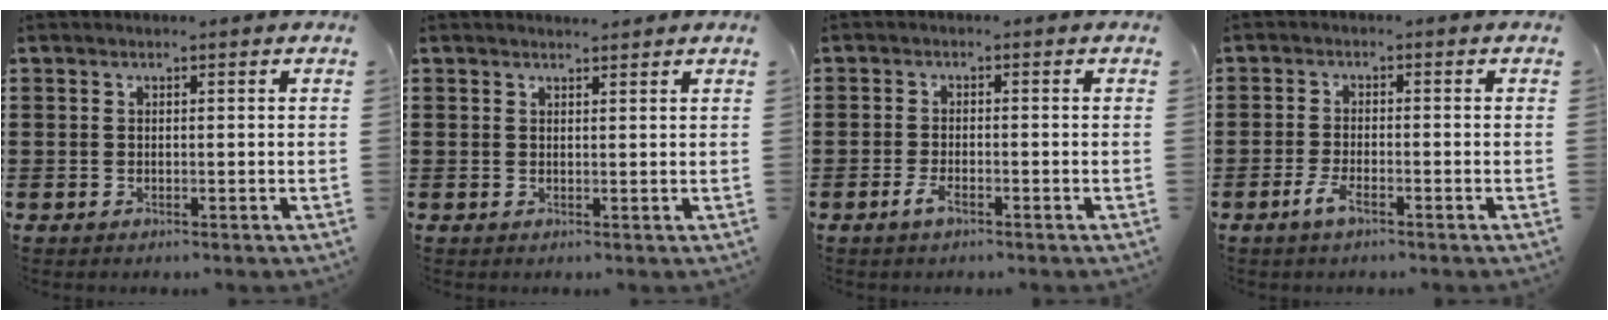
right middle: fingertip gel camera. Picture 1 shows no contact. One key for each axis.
{"total": 1.2, "fx": 1.2, "fy": -0.1, "fz": 0.2, "tx": -0.005, "ty": -0.001, "tz": 0.023}
{"total": 2.8, "fx": -1.5, "fy": 0.8, "fz": 2.3, "tx": -0.053, "ty": -0.005, "tz": -0.031}
{"total": 3.1, "fx": -1.7, "fy": 0.7, "fz": 2.4, "tx": -0.055, "ty": -0.004, "tz": -0.035}